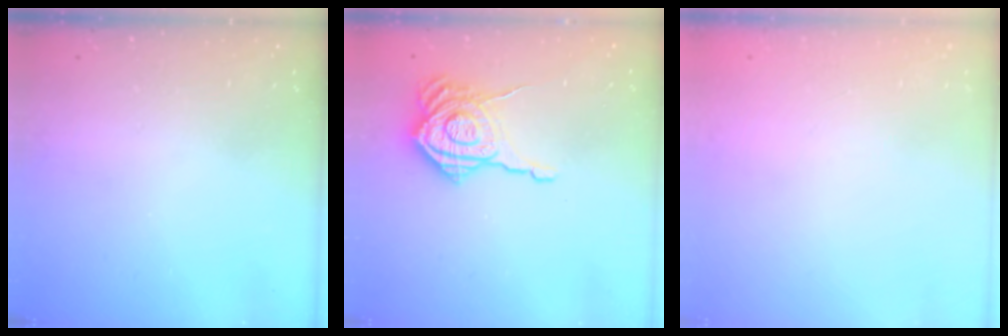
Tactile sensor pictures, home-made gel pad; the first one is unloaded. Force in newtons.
{"total": 16.7, "press": 16.6, "slide": 1.2}
{"total": 2.7, "press": 2.6, "slide": 0.8}